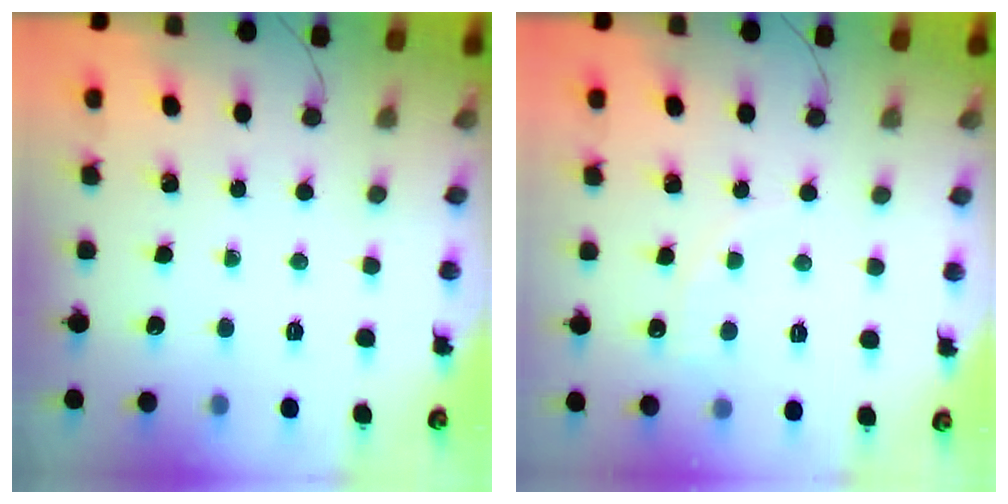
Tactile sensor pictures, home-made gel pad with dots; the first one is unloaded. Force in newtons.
{"total": 4.6, "press": 4.3, "slide": 1.4}